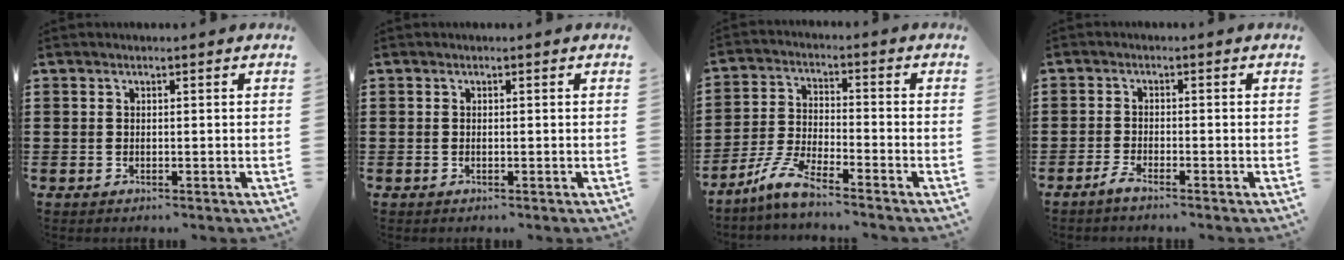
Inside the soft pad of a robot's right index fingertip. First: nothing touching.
{"total": 0.0}
{"total": 6.5, "force": [-5.4, 0.4, 3.6], "torque": [-0.100, -0.015, -0.113]}
{"total": 1.8, "force": [-1.6, 0.0, 0.8], "torque": [-0.029, -0.005, -0.035]}